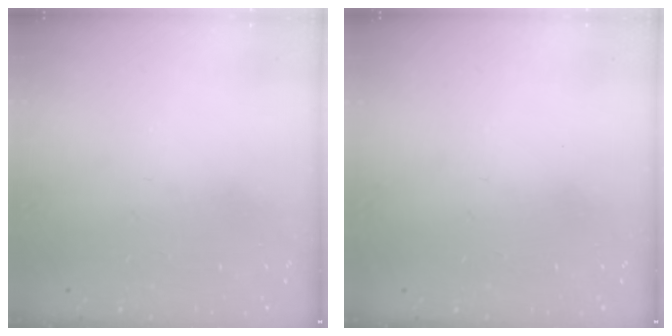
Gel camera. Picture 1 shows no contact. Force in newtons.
{"total": 0.0}